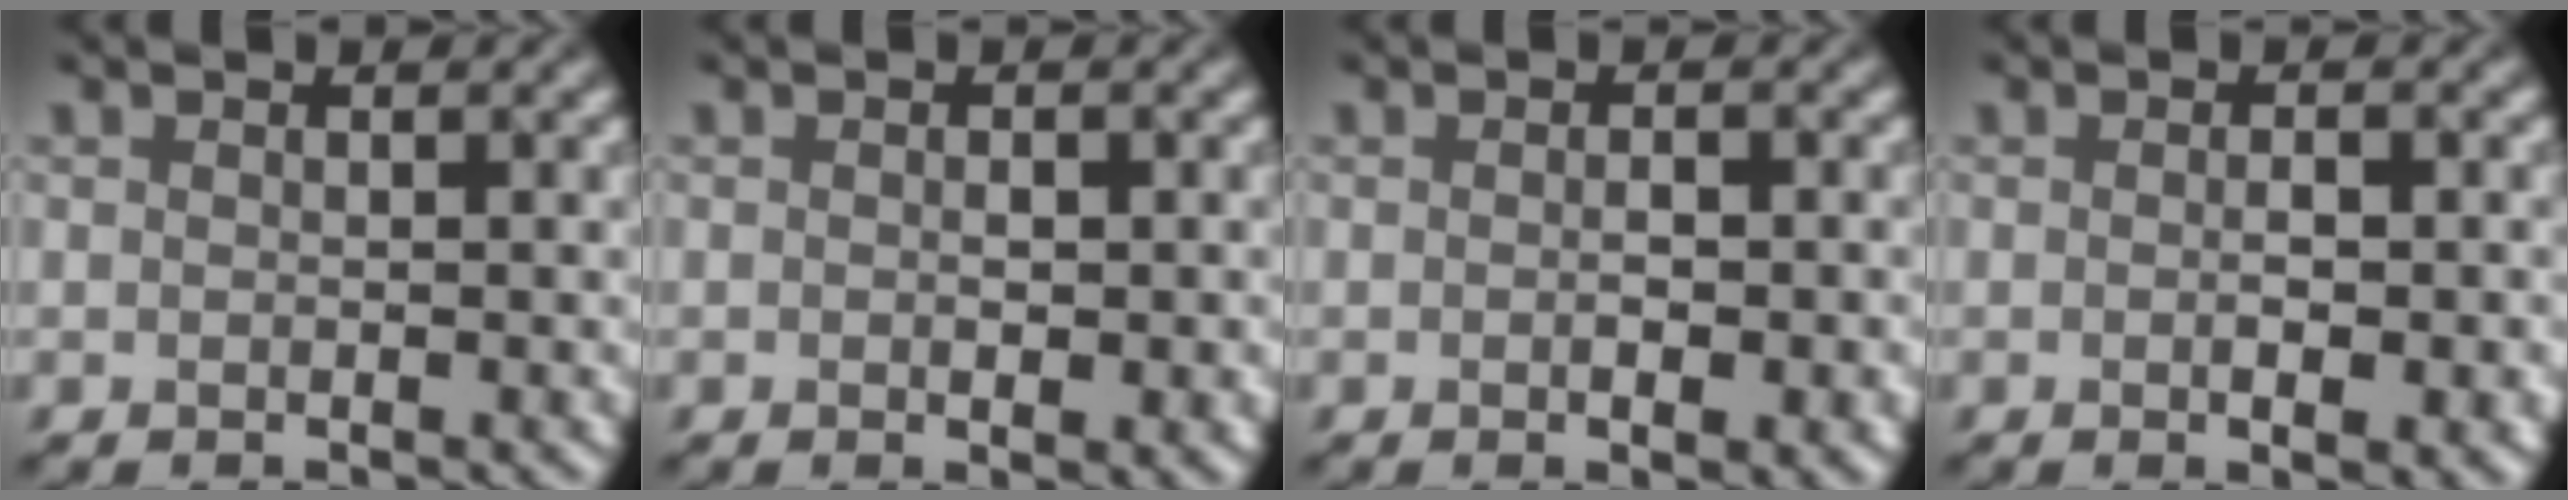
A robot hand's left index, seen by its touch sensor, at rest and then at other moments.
{"total": 1.6, "force": [-0.9, 0.3, 1.2], "torque": [-0.022, 0.003, 0.003]}
{"total": 2.0, "force": [-1.1, 0.3, 1.7], "torque": [-0.028, 0.001, 0.000]}
{"total": 2.4, "force": [-1.0, 0.3, 2.1], "torque": [-0.033, 0.002, 0.001]}